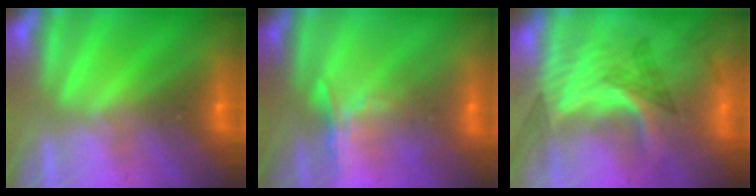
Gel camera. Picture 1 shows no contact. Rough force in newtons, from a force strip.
{"total": 2.4}
{"total": 3.0}